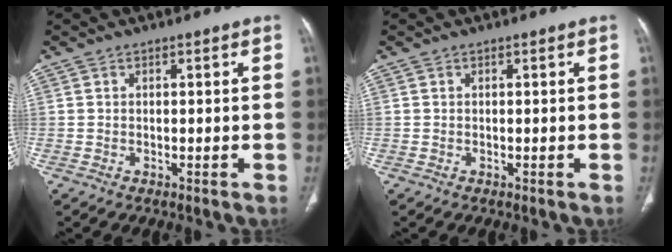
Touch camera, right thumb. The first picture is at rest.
{"total": 0.0}